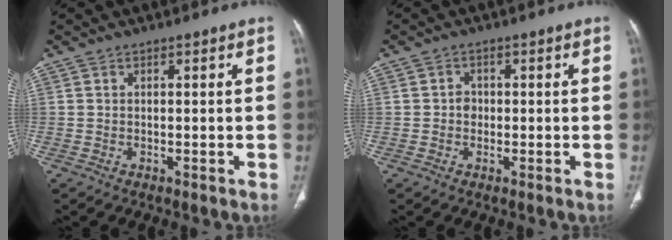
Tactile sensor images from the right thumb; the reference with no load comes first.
{"total": 1.9, "force": [-0.2, 1.7, 0.8], "torque": [-0.002, 0.007, -0.006]}